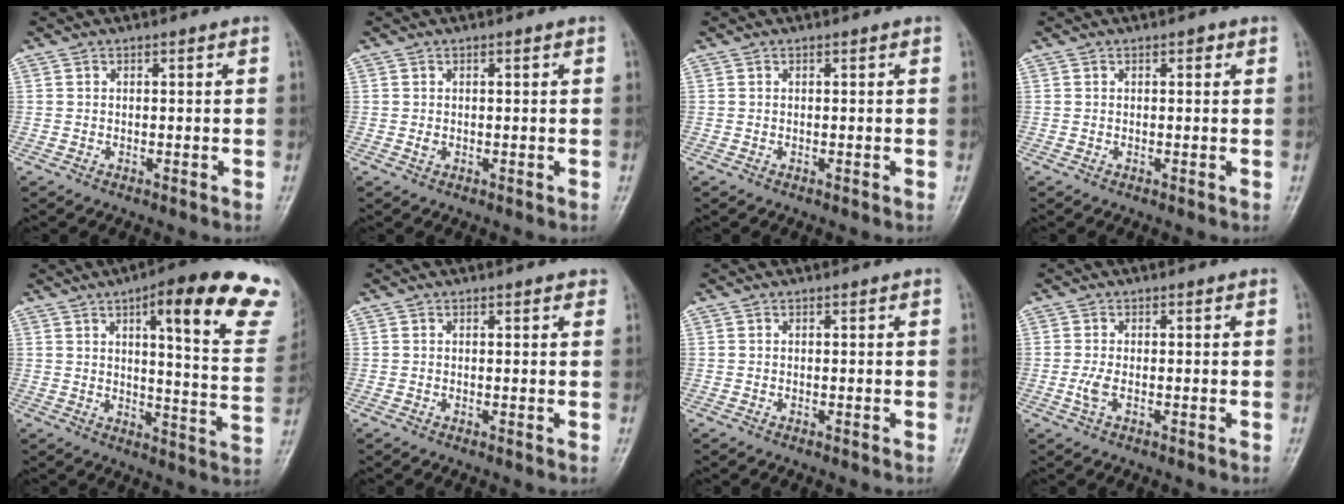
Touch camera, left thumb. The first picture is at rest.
{"total": 1.1, "force": [0.1, 0.7, 0.9], "torque": [-0.011, 0.003, 0.005]}
{"total": 0.0}
{"total": 0.9, "force": [0.4, 0.5, 0.7], "torque": [-0.004, 0.001, 0.003]}
{"total": 22.8, "force": [13.6, 5.2, 17.6], "torque": [-0.196, -0.049, 0.161]}
{"total": 1.3, "force": [0.9, 0.6, 0.8], "torque": [-0.004, -0.002, 0.007]}
{"total": 0.0}
{"total": 2.4, "force": [-0.4, 1.0, 2.2], "torque": [-0.054, 0.002, -0.007]}